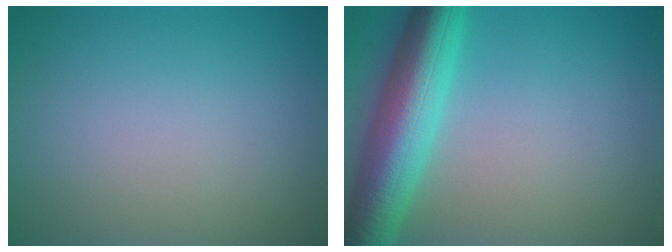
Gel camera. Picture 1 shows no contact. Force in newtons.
{"total": 8.4, "press": 8.4, "slide": 0.2}